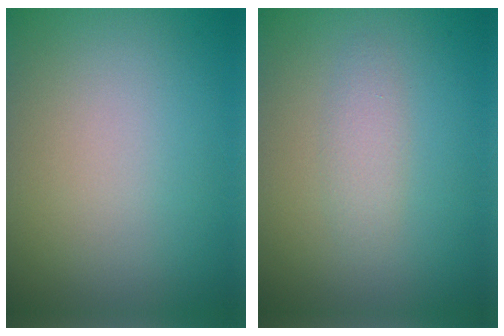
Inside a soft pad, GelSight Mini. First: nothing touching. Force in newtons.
{"total": 1.6, "press": 1.6, "slide": 0.0}